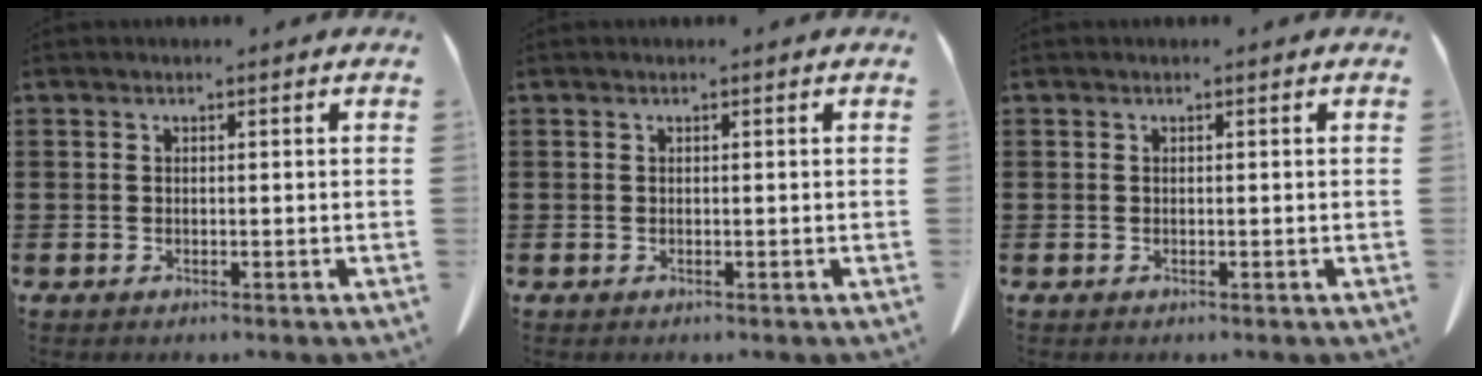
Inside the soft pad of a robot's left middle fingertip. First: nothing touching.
{"total": 0.0}
{"total": 0.0}